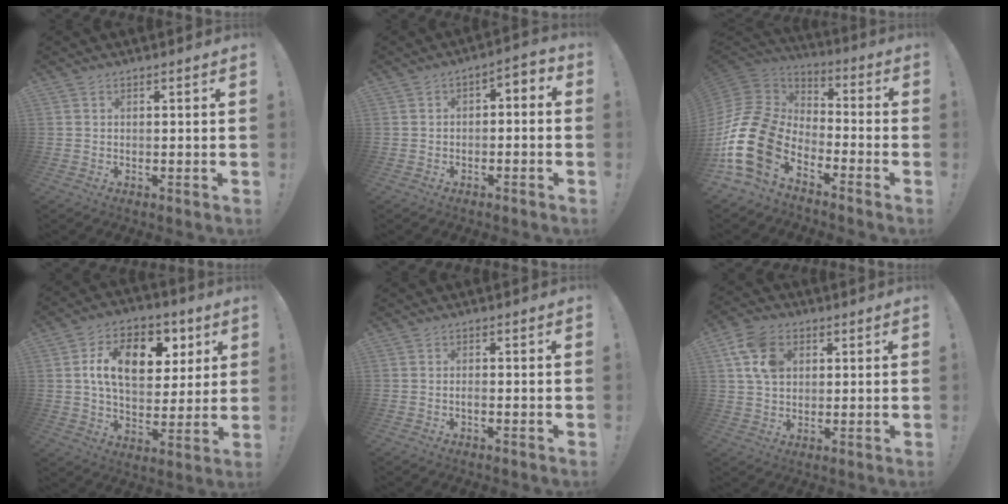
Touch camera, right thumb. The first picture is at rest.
{"total": 3.9, "force": [-2.6, 2.0, 2.0], "torque": [-0.019, 0.014, -0.049]}
{"total": 20.2, "force": [-9.0, 12.2, 13.3], "torque": [-0.298, 0.046, -0.155]}
{"total": 16.4, "force": [5.3, 10.7, 11.3], "torque": [-0.165, -0.011, 0.095]}
{"total": 1.0, "force": [-0.7, 0.1, 0.7], "torque": [-0.015, 0.001, -0.012]}
{"total": 10.9, "force": [3.6, 8.0, 6.5], "torque": [-0.119, 0.008, 0.074]}